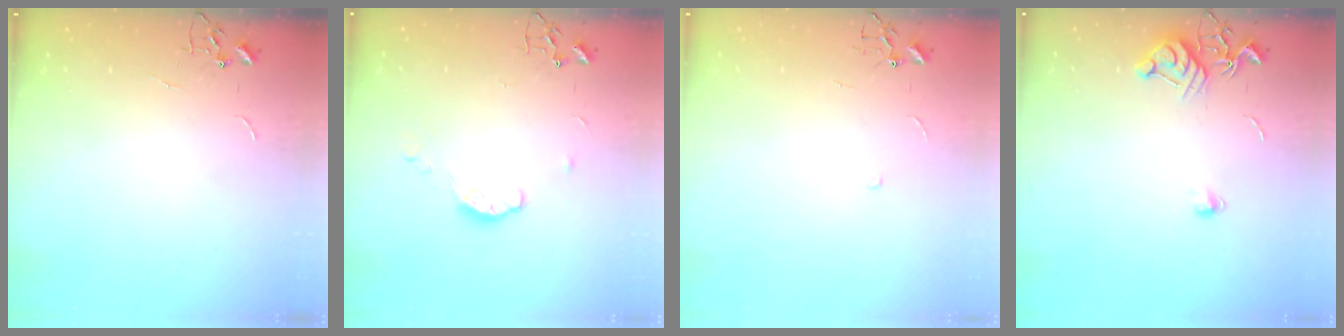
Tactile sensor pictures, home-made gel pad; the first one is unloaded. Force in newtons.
{"total": 6.7, "press": 6.7, "slide": 0.5}
{"total": 4.3, "press": 4.2, "slide": 1.3}
{"total": 8.7, "press": 8.7, "slide": 0.7}